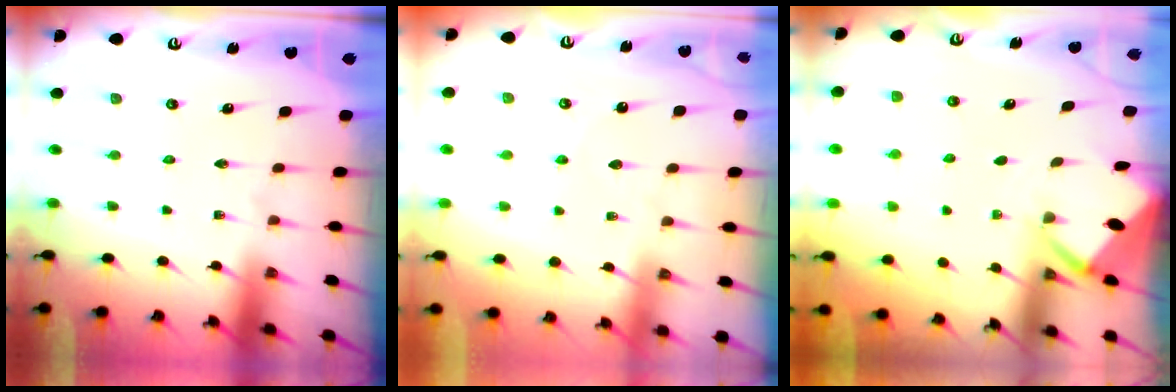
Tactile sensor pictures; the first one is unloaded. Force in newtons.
{"total": 2.5, "press": 2.5, "slide": 0.3}
{"total": 2.3, "press": 2.3, "slide": 0.1}